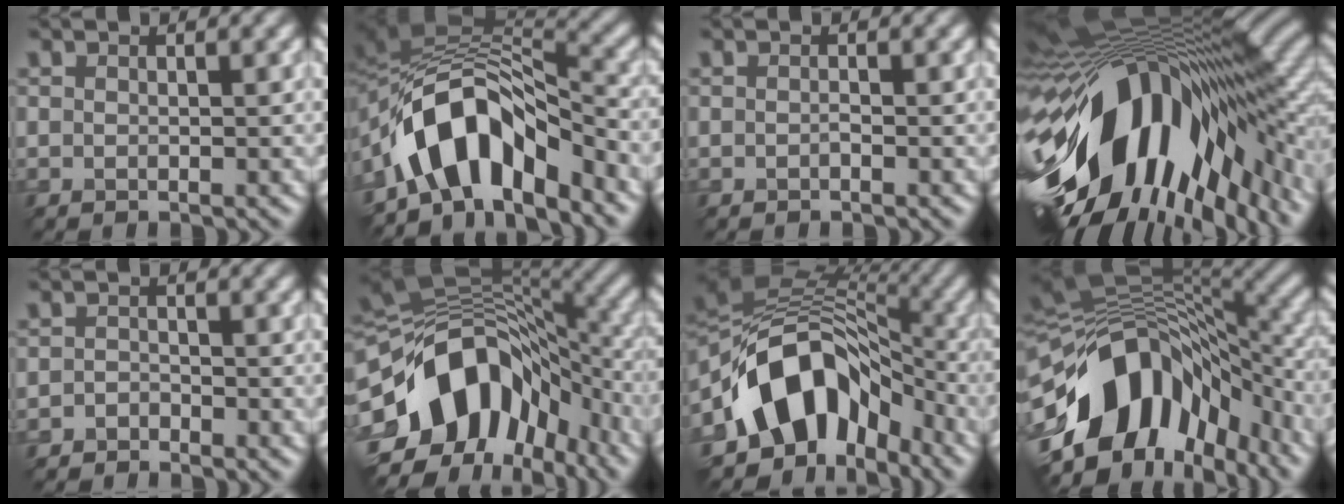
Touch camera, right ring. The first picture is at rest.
{"total": 9.8, "force": [-5.8, 4.9, 6.2], "torque": [-0.107, 0.014, -0.089]}
{"total": 1.0, "force": [-0.6, -0.7, -0.4], "torque": [-0.015, 0.001, 0.005]}
{"total": 15.5, "force": [-4.0, 8.4, 12.4], "torque": [-0.242, 0.008, -0.055]}
{"total": 2.0, "force": [-1.6, -0.5, -0.9], "torque": [-0.005, 0.002, -0.019]}
{"total": 13.9, "force": [-4.0, 9.4, 9.5], "torque": [-0.187, 0.002, -0.057]}
{"total": 10.8, "force": [-4.3, 7.2, 6.7], "torque": [-0.118, 0.028, -0.069]}
{"total": 13.6, "force": [-4.9, 8.6, 9.3], "torque": [-0.181, 0.013, -0.068]}